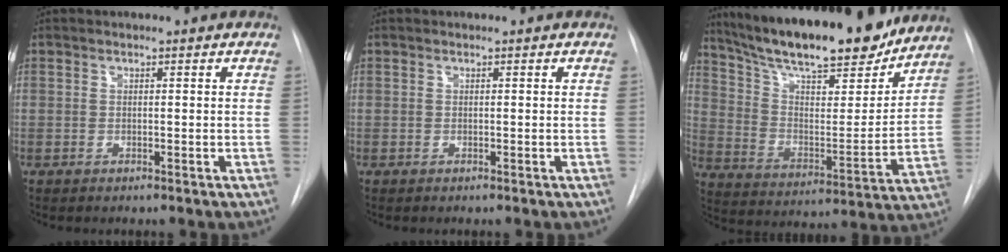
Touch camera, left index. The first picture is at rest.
{"total": 0.0}
{"total": 24.7, "force": [21.0, 5.0, 12.0], "torque": [-0.205, -0.006, 0.318]}